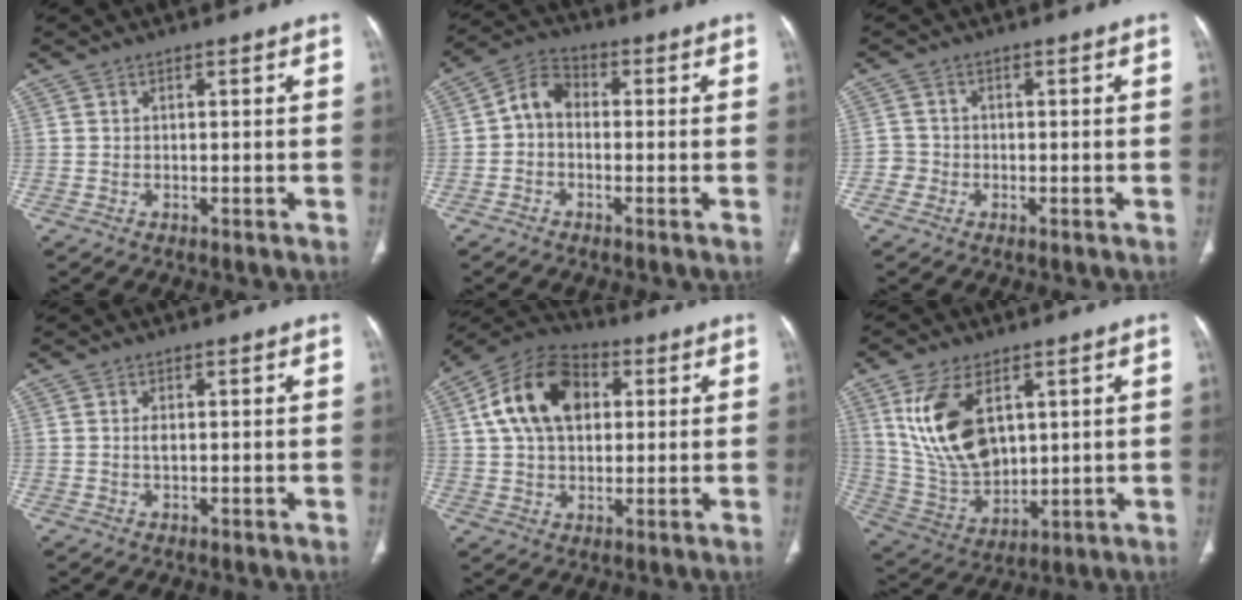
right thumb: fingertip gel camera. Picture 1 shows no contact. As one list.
[{"total": 5.8, "force": [-0.5, 4.2, 4.0], "torque": [-0.058, 0.022, -0.022]}, {"total": 2.2, "force": [-0.9, 2.0, 0.0], "torque": [0.013, 0.009, -0.024]}, {"total": 1.3, "force": [0.1, 0.6, 1.1], "torque": [-0.022, -0.001, 0.003]}, {"total": 15.9, "force": [3.9, 10.6, 11.2], "torque": [-0.182, 0.015, 0.061]}, {"total": 16.1, "force": [5.3, 9.3, 12.0], "torque": [-0.219, -0.022, 0.122]}]